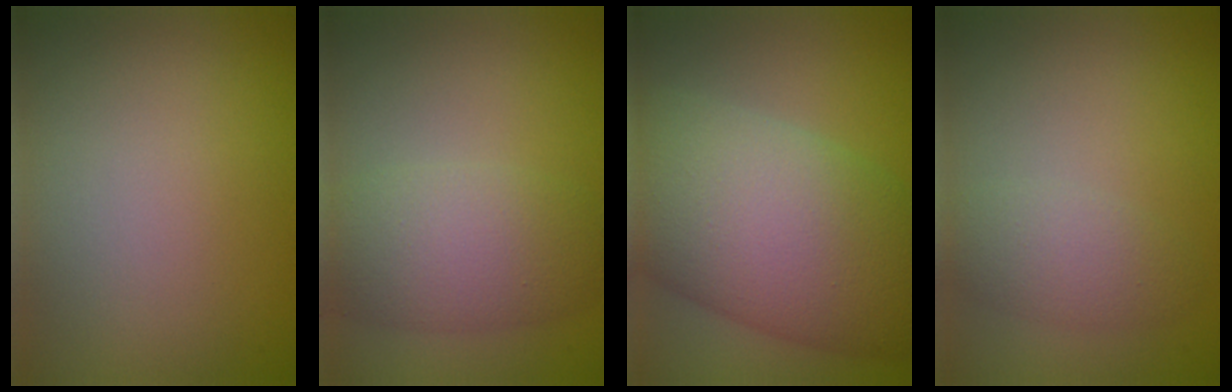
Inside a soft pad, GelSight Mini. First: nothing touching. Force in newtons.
{"total": 5.6, "press": 5.6, "slide": 0.4}
{"total": 14.2, "press": 14.2, "slide": 0.9}
{"total": 2.7, "press": 2.7, "slide": 0.0}